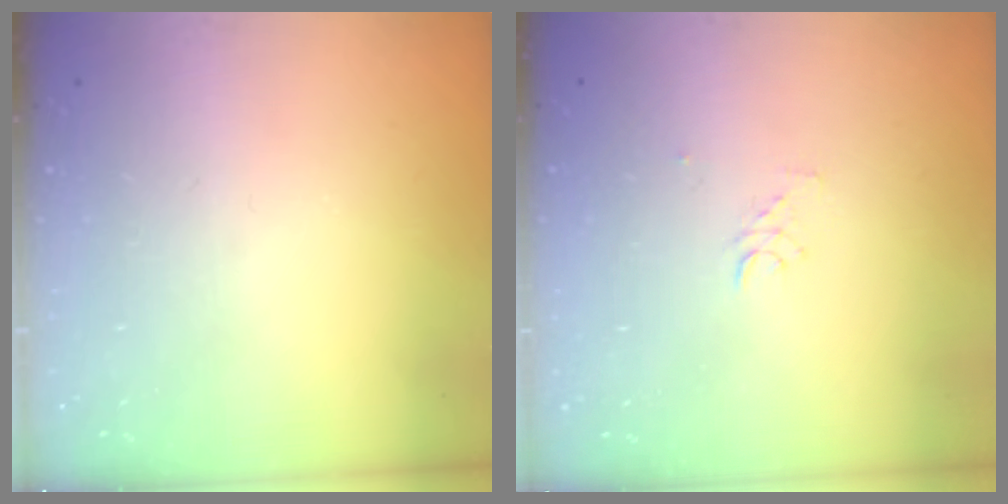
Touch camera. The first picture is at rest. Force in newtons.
{"total": 2.6, "press": 2.6, "slide": 0.1}